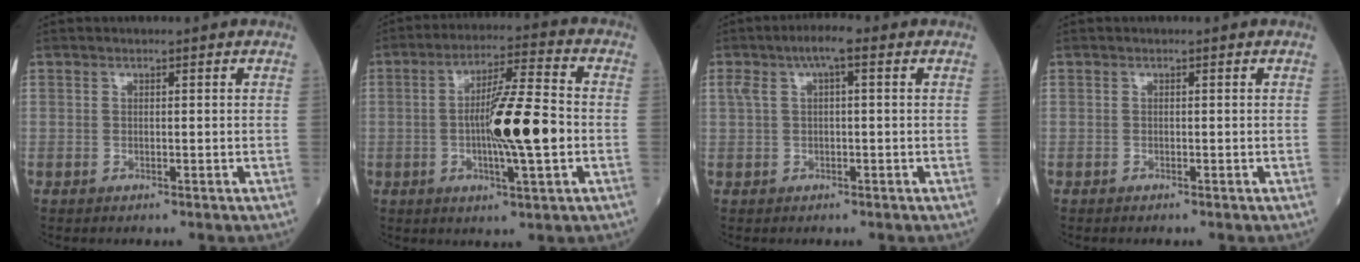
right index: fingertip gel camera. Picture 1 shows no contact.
{"total": 12.3, "force": [-1.4, 1.0, 12.2], "torque": [-0.209, 0.004, -0.027]}
{"total": 4.3, "force": [1.8, 0.9, 3.8], "torque": [-0.076, 0.024, 0.034]}
{"total": 0.0}